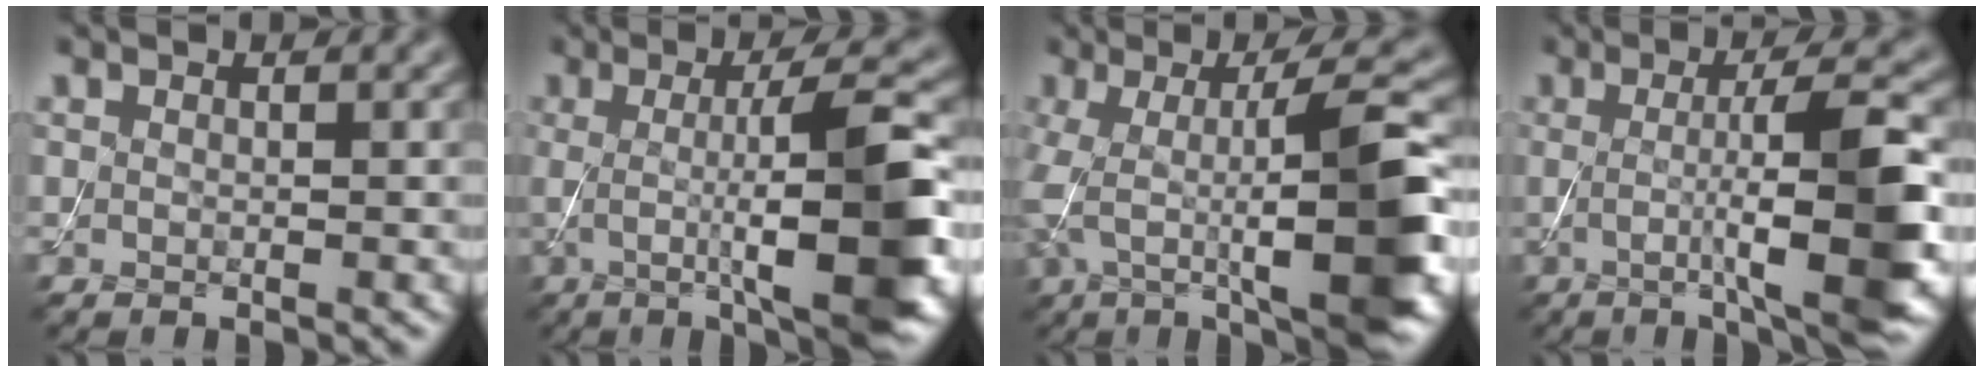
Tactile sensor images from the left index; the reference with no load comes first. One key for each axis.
{"total": 10.4, "fx": -0.7, "fy": 2.2, "fz": 10.1, "tx": -0.134, "ty": -0.005, "tz": -0.010}
{"total": 10.9, "fx": -1.8, "fy": 2.6, "fz": 10.5, "tx": -0.158, "ty": 0.010, "tz": -0.029}
{"total": 9.3, "fx": -0.8, "fy": 1.8, "fz": 9.1, "tx": -0.125, "ty": -0.002, "tz": -0.012}